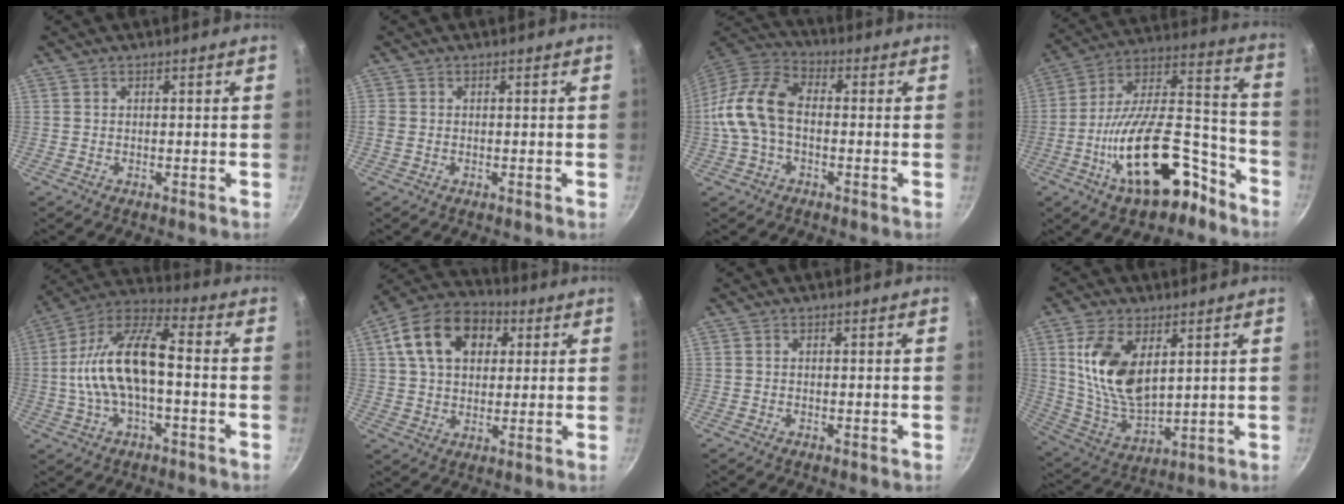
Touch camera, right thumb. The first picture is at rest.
{"total": 1.1, "force": [-0.2, 0.9, 0.6], "torque": [-0.012, 0.002, -0.005]}
{"total": 13.2, "force": [-1.2, 8.4, 10.1], "torque": [-0.185, 0.040, -0.040]}
{"total": 23.8, "force": [-12.0, 11.0, 17.3], "torque": [-0.235, 0.095, -0.189]}
{"total": 15.9, "force": [-1.3, 7.1, 14.2], "torque": [-0.254, 0.041, -0.038]}
{"total": 15.6, "force": [4.9, 10.9, 10.1], "torque": [-0.155, 0.017, 0.069]}
{"total": 0.0}
{"total": 14.7, "force": [4.6, 8.0, 11.5], "torque": [-0.209, -0.031, 0.101]}